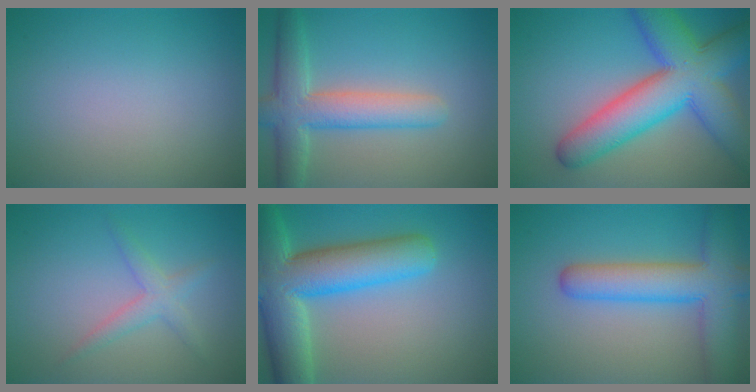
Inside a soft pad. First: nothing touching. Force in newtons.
{"total": 5.8, "press": 5.8, "slide": 0.4}
{"total": 11.3, "press": 11.3, "slide": 0.3}
{"total": 2.1, "press": 2.1, "slide": 0.1}
{"total": 11.3, "press": 11.2, "slide": 0.6}
{"total": 7.4, "press": 7.4, "slide": 0.4}